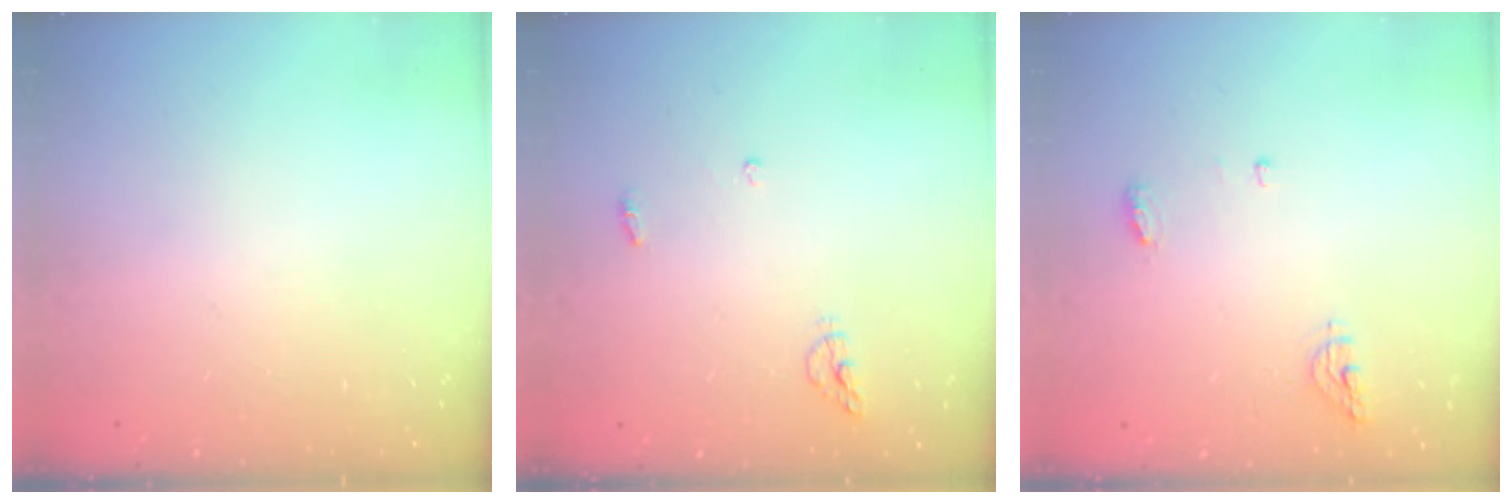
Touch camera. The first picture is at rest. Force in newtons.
{"total": 4.7, "press": 4.7, "slide": 0.2}
{"total": 9.0, "press": 5.9, "slide": 6.9}